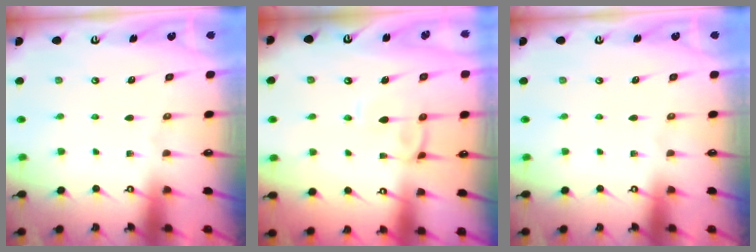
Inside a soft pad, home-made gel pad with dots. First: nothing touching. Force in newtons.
{"total": 1.3, "press": 1.2, "slide": 0.5}
{"total": 0.0}